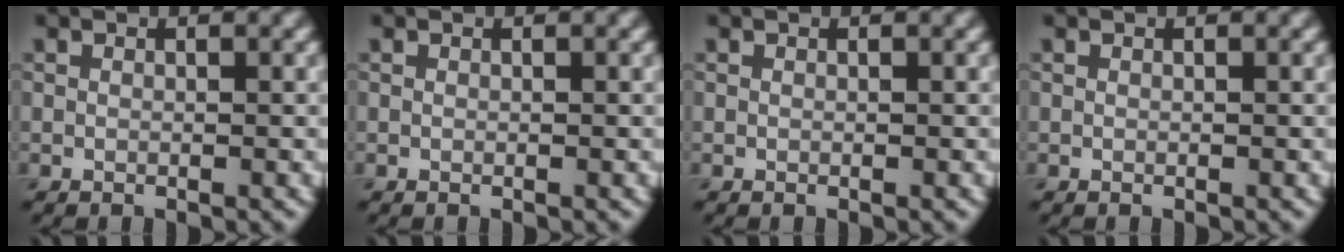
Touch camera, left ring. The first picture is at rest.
{"total": 0.0}
{"total": 0.0}
{"total": 0.0}